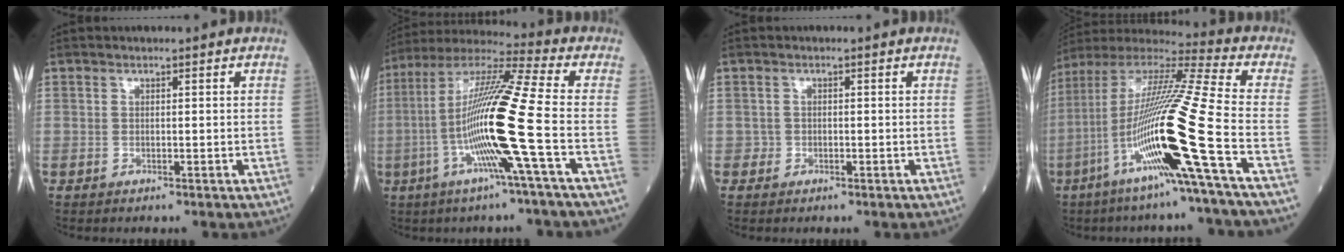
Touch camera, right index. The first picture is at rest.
{"total": 17.2, "force": [-4.0, -1.8, 16.6], "torque": [-0.323, -0.003, -0.090]}
{"total": 0.8, "force": [-0.3, 0.7, 0.1], "torque": [0.003, 0.005, -0.008]}
{"total": 21.8, "force": [-7.6, -1.8, 20.3], "torque": [-0.417, -0.024, -0.157]}